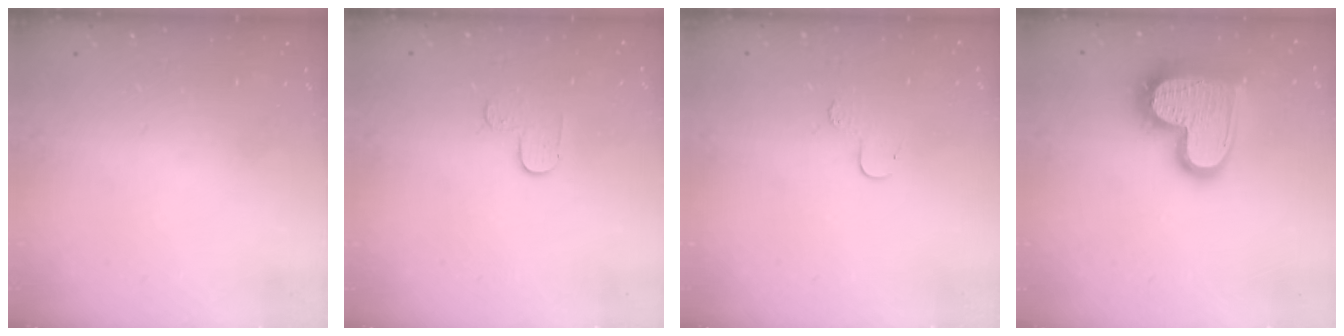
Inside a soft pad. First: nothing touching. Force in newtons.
{"total": 4.9, "press": 4.8, "slide": 0.6}
{"total": 4.6, "press": 4.6, "slide": 0.4}
{"total": 21.8, "press": 21.7, "slide": 1.6}